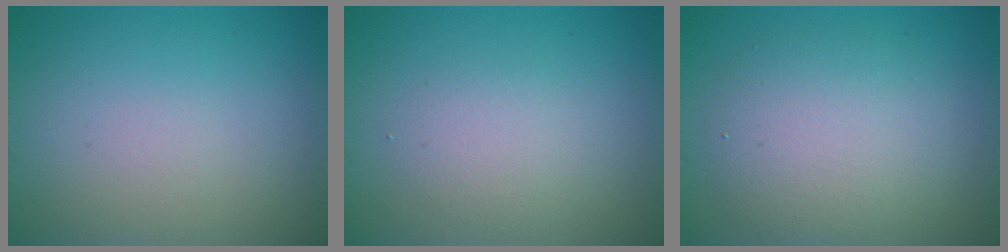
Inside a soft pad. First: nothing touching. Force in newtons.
{"total": 2.0, "press": 2.0, "slide": 0.1}
{"total": 4.9, "press": 4.9, "slide": 0.4}